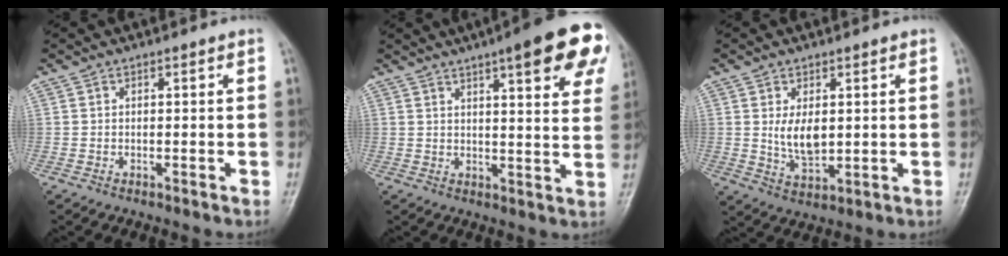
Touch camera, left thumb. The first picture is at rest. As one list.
[{"total": 17.3, "force": [9.4, 4.1, 14.0], "torque": [-0.157, -0.022, 0.109]}, {"total": 5.9, "force": [1.1, 3.4, 4.8], "torque": [-0.072, -0.016, 0.027]}]